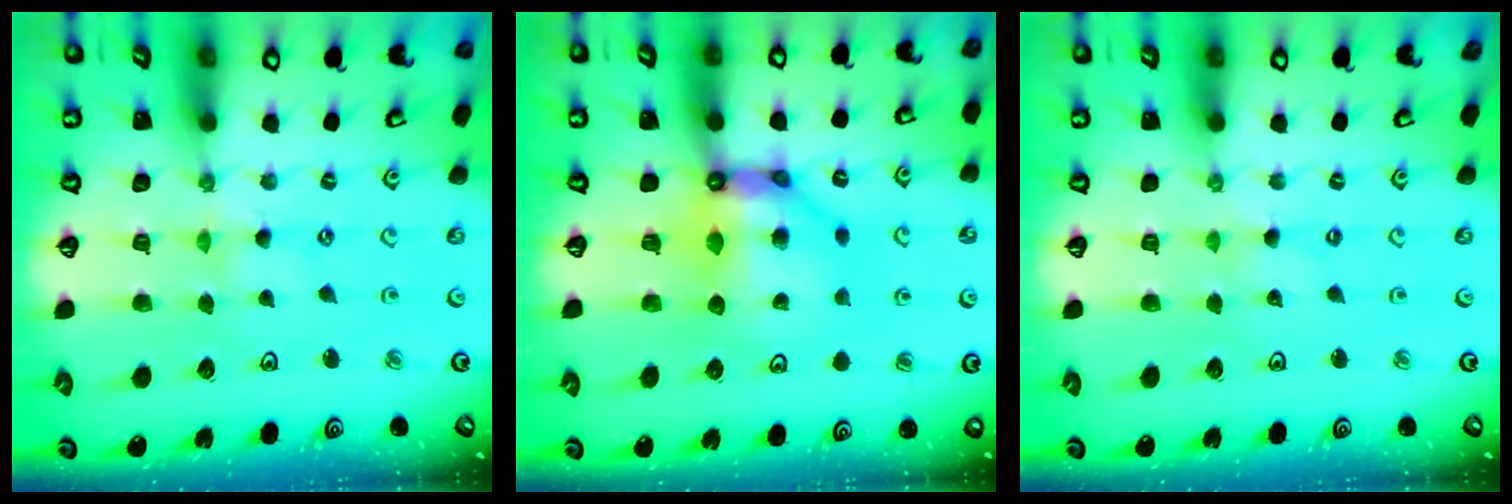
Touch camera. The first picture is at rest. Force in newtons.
{"total": 10.2, "press": 10.1, "slide": 0.9}
{"total": 0.0}